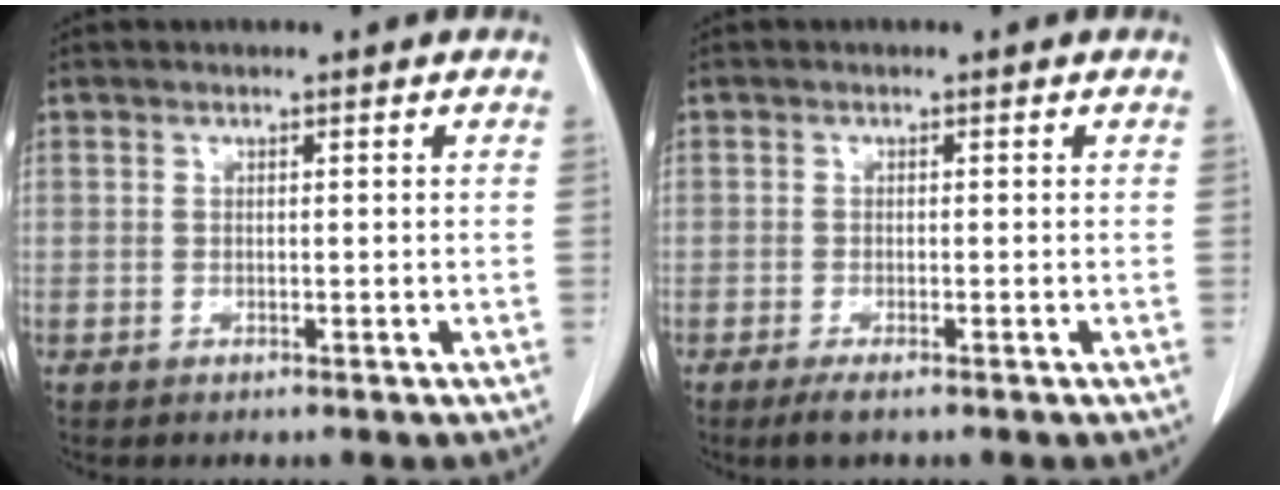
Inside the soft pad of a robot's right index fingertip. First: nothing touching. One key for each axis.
{"total": 2.0, "fx": -1.3, "fy": 0.3, "fz": 1.5, "tx": -0.026, "ty": -0.005, "tz": -0.022}